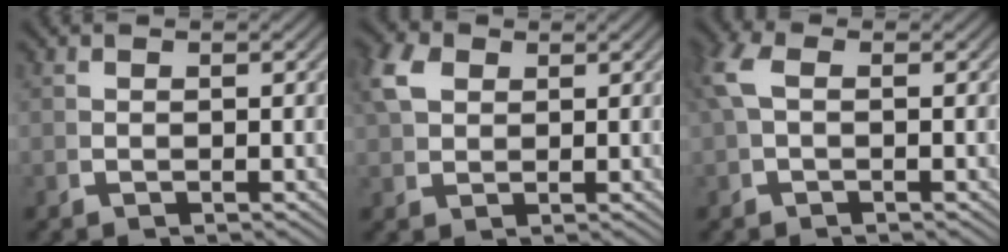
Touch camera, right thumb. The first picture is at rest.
{"total": 3.3, "force": [2.2, 1.9, 1.7], "torque": [-0.037, 0.004, 0.046]}
{"total": 1.7, "force": [0.4, 0.8, 1.4], "torque": [-0.042, 0.002, 0.011]}